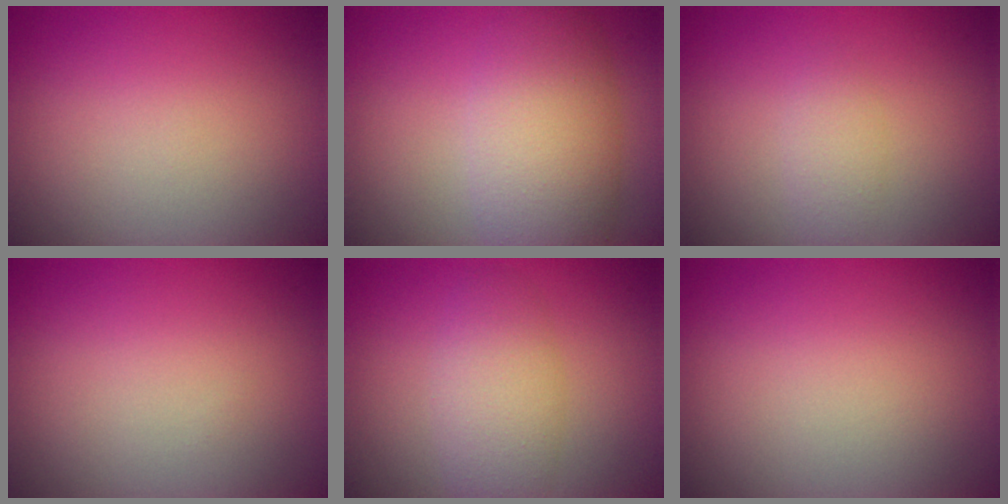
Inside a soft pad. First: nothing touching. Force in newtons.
{"total": 6.6, "press": 6.6, "slide": 0.2}
{"total": 1.4, "press": 1.4, "slide": 0.0}
{"total": 0.0}
{"total": 3.7, "press": 3.7, "slide": 0.2}
{"total": 0.0}